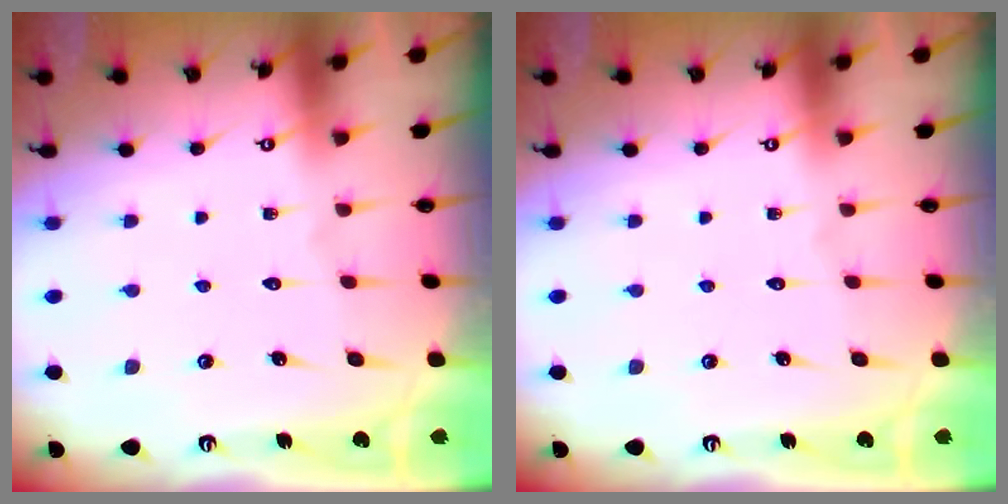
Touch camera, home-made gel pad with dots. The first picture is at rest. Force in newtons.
{"total": 0.0}